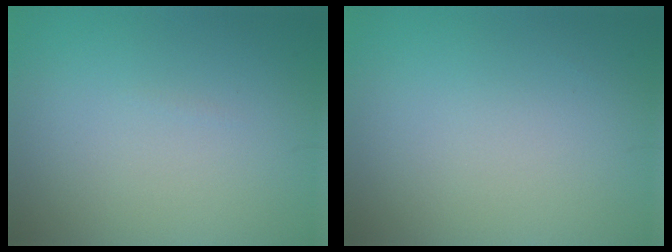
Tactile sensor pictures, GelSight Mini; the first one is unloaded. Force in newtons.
{"total": 0.0}